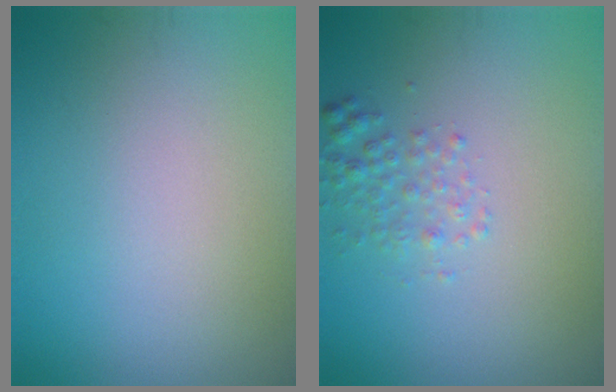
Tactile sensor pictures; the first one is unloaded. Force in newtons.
{"total": 1.7, "press": 1.7, "slide": 0.1}